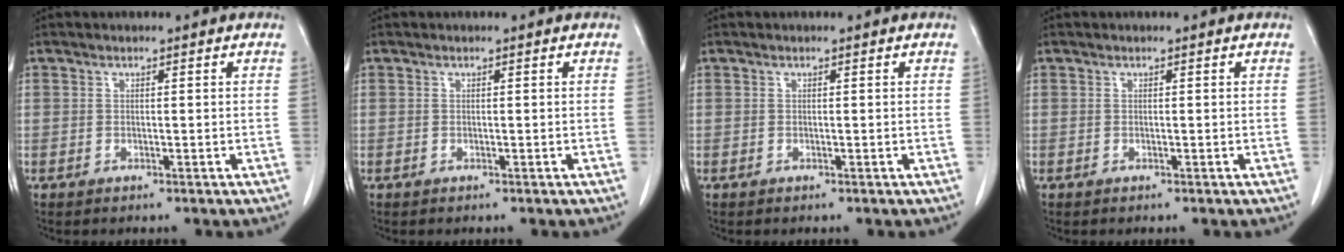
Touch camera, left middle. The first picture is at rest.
{"total": 0.0}
{"total": 0.0}
{"total": 0.0}